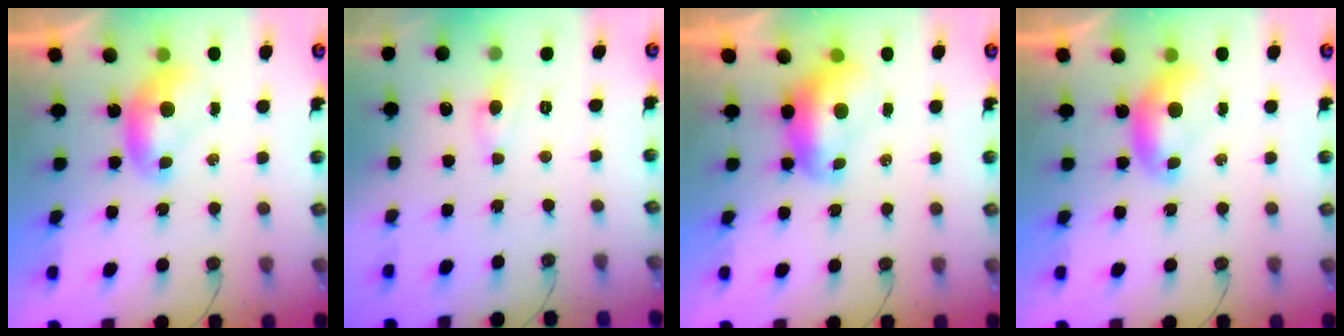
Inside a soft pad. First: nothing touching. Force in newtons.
{"total": 2.4, "press": 2.3, "slide": 0.8}
{"total": 1.7, "press": 1.5, "slide": 0.8}
{"total": 0.0}